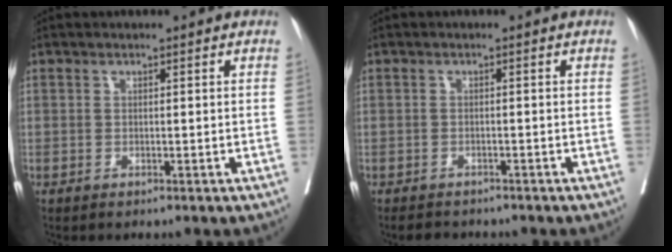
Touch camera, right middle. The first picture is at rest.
{"total": 3.4, "force": [-3.0, 1.4, 0.8], "torque": [-0.012, -0.004, -0.042]}